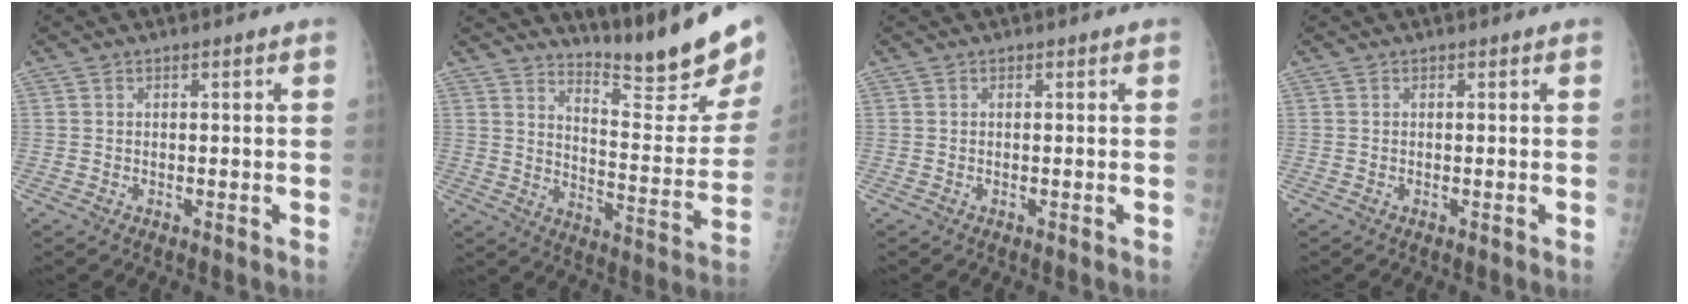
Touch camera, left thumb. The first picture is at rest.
{"total": 17.3, "force": [15.2, 1.8, 8.0], "torque": [-0.091, -0.146, 0.217]}
{"total": 0.0}
{"total": 0.0}